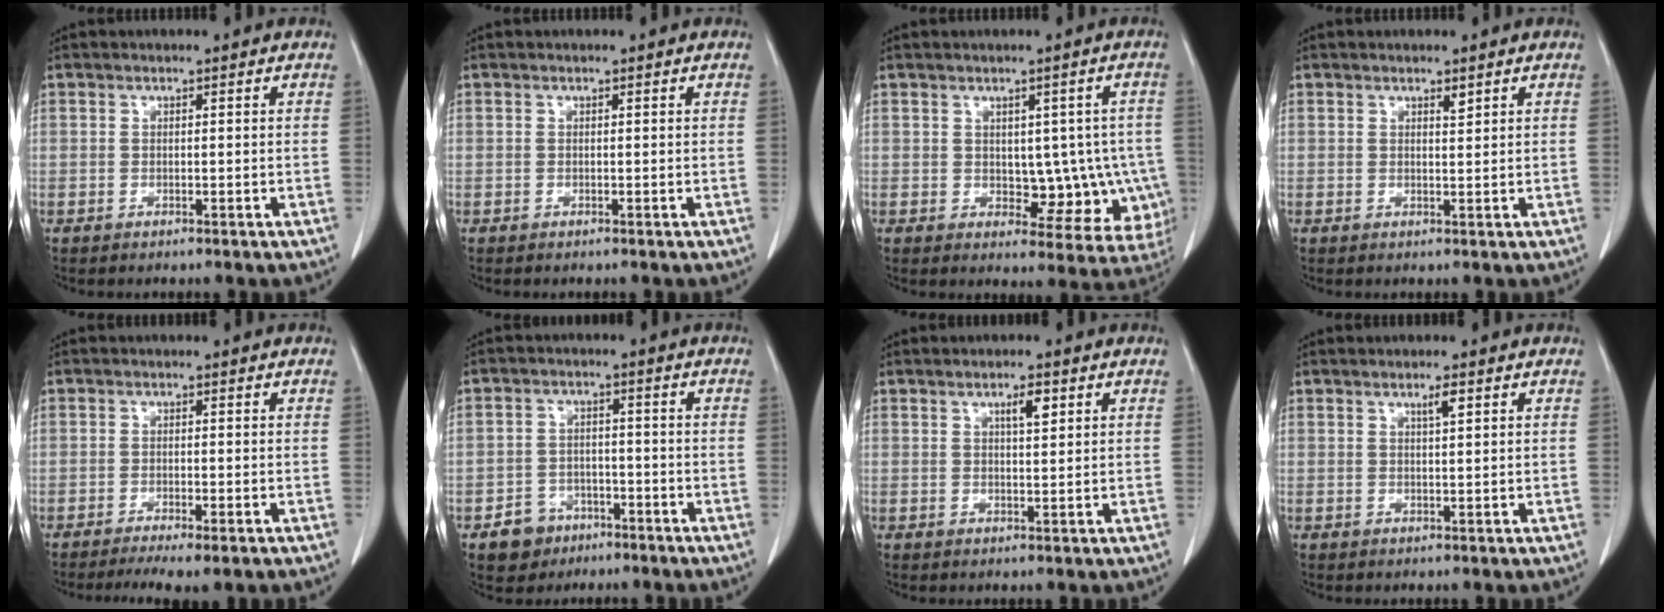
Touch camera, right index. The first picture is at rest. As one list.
[{"total": 0.0}, {"total": 9.3, "force": [-0.7, 5.7, 7.4], "torque": [-0.065, 0.017, 0.009]}, {"total": 1.0, "force": [0.7, 0.2, 0.7], "torque": [-0.015, -0.007, 0.012]}, {"total": 5.4, "force": [-3.9, 0.9, 3.7], "torque": [-0.054, -0.013, -0.056]}, {"total": 5.4, "force": [-3.1, 4.3, 0.9], "torque": [-0.013, 0.012, -0.044]}, {"total": 2.8, "force": [1.4, 0.6, 2.4], "torque": [-0.042, -0.001, 0.022]}, {"total": 1.8, "force": [0.9, 0.1, 1.5], "torque": [-0.030, -0.002, 0.016]}]